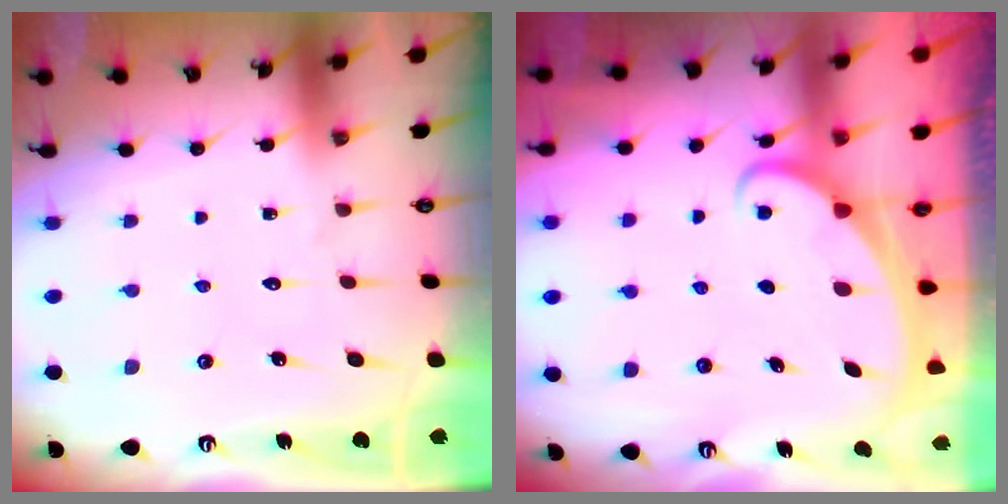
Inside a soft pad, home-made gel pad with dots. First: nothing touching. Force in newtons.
{"total": 2.3, "press": 2.3, "slide": 0.3}